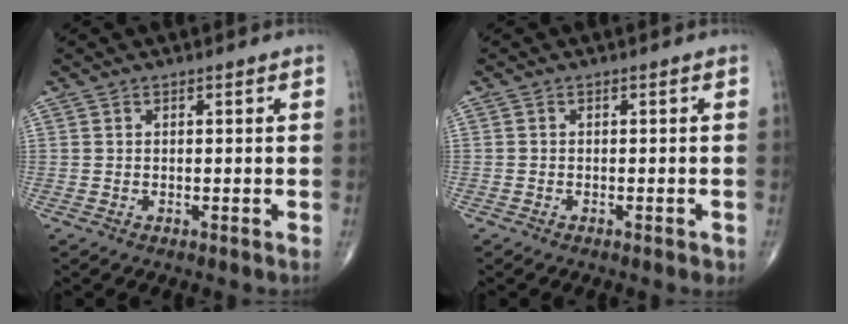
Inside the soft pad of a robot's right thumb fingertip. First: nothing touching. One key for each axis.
{"total": 1.2, "fx": -0.8, "fy": 0.6, "fz": 0.7, "tx": -0.002, "ty": 0.001, "tz": -0.012}